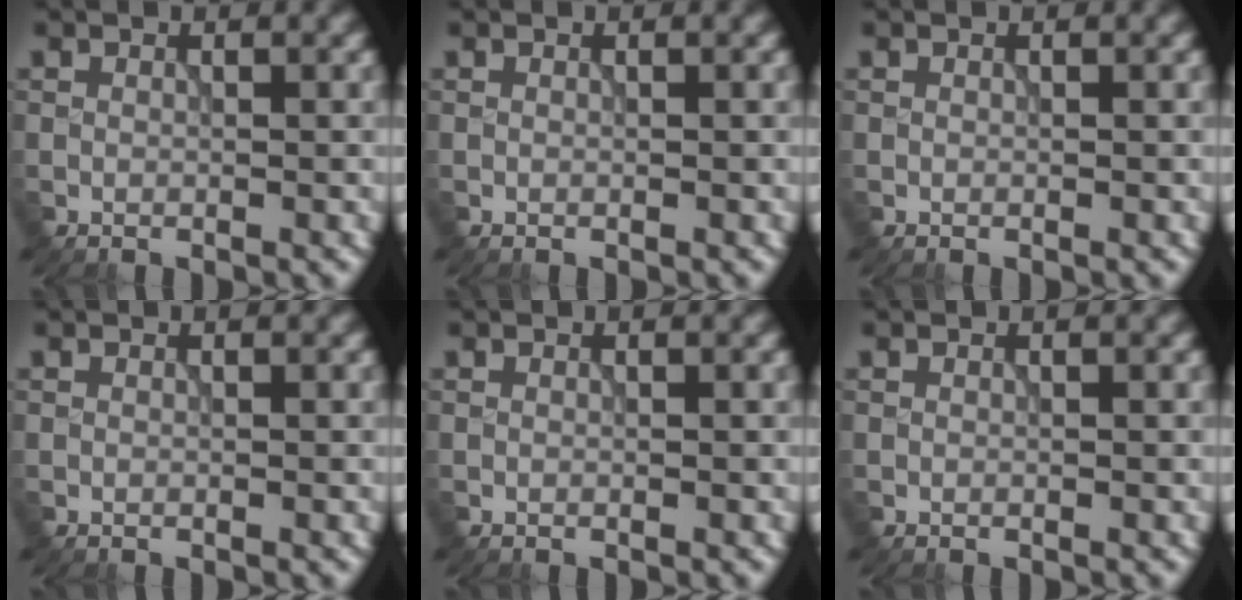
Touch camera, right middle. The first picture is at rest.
{"total": 0.0}
{"total": 0.0}
{"total": 0.0}
{"total": 0.0}
{"total": 0.0}